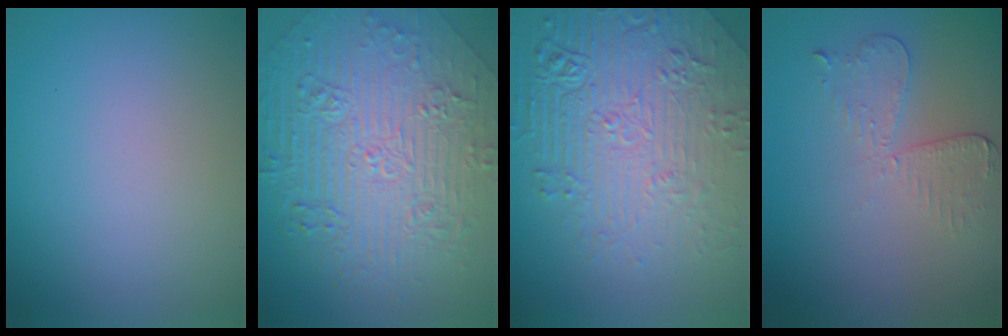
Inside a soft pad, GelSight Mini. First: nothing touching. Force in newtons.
{"total": 11.1, "press": 7.5, "slide": 8.2}
{"total": 8.5, "press": 6.3, "slide": 5.7}
{"total": 3.0, "press": 2.6, "slide": 1.5}